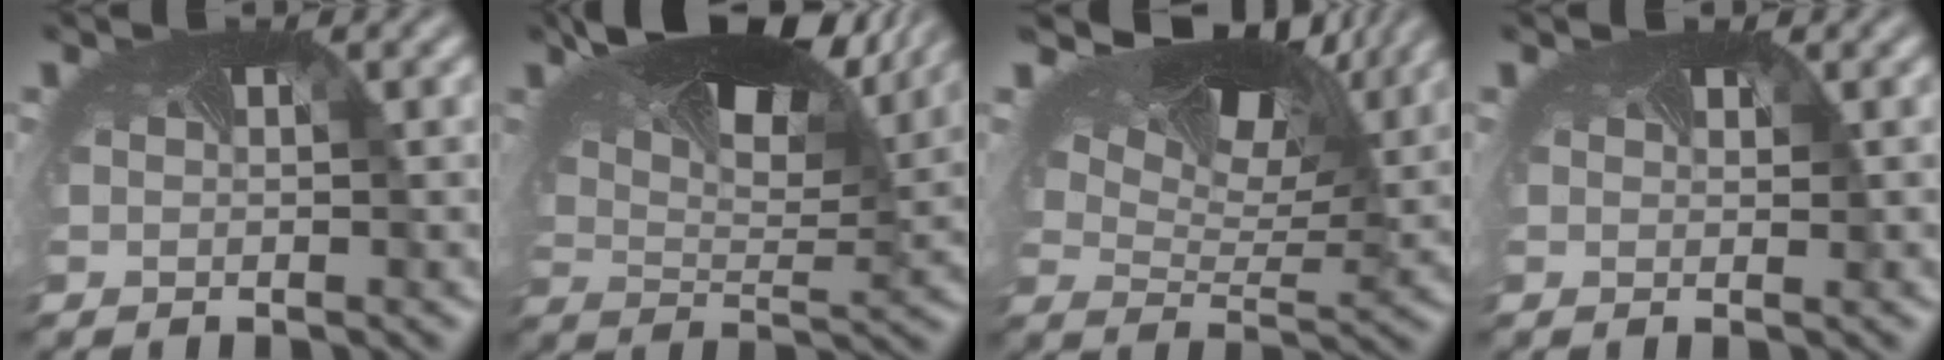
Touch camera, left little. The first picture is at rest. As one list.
[{"total": 11.4, "force": [7.0, 4.8, 7.6], "torque": [-0.151, 0.005, 0.123]}, {"total": 9.1, "force": [6.9, 3.6, 4.8], "torque": [-0.105, -0.001, 0.122]}, {"total": 0.6, "force": [0.3, -0.1, -0.4], "torque": [0.003, -0.006, 0.004]}]